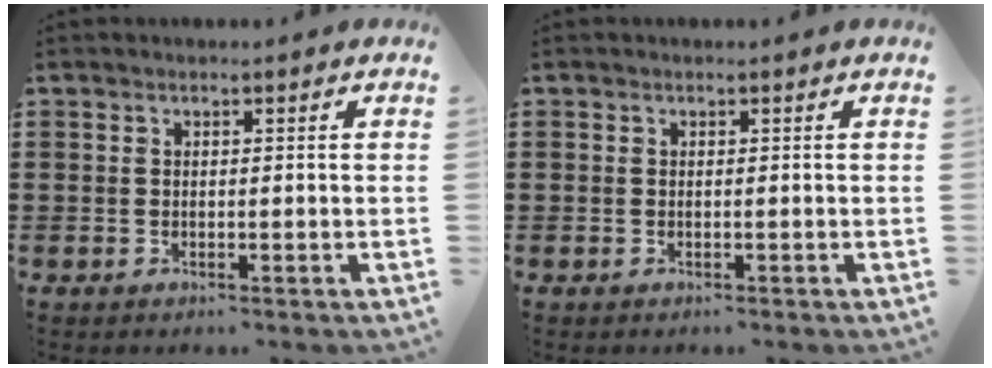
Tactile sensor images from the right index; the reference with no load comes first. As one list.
[{"total": 0.0}]